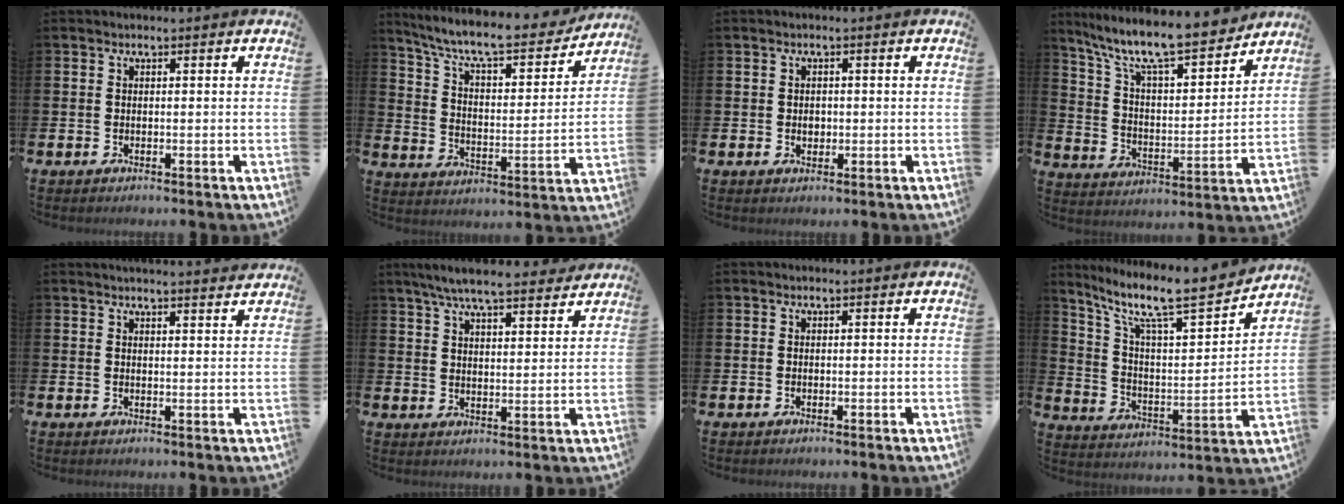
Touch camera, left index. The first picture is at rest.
{"total": 9.3, "force": [8.4, 1.7, 3.6], "torque": [-0.091, -0.062, 0.136]}
{"total": 1.3, "force": [0.0, 1.0, 0.7], "torque": [0.000, 0.002, -0.005]}
{"total": 11.1, "force": [9.9, 1.7, 4.7], "torque": [-0.122, -0.070, 0.167]}
{"total": 2.8, "force": [2.8, -0.2, 0.0], "torque": [-0.002, -0.018, 0.050]}
{"total": 7.1, "force": [6.6, 0.9, 2.5], "torque": [-0.053, -0.033, 0.116]}
{"total": 0.0}
{"total": 11.1, "force": [9.5, 1.7, 5.5], "torque": [-0.132, -0.070, 0.154]}